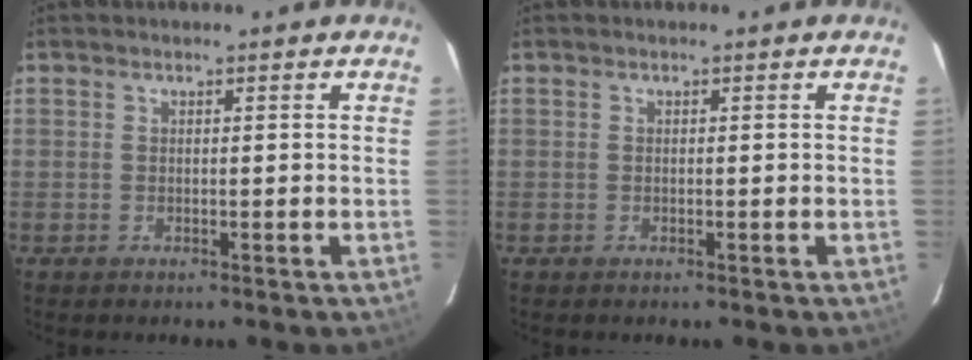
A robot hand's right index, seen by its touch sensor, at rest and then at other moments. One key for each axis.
{"total": 0.0}